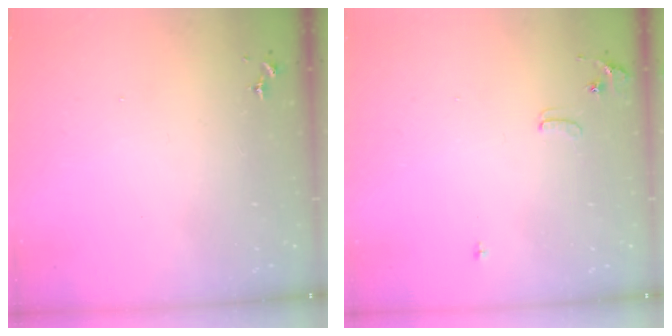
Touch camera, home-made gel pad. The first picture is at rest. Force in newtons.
{"total": 6.1, "press": 6.0, "slide": 0.9}